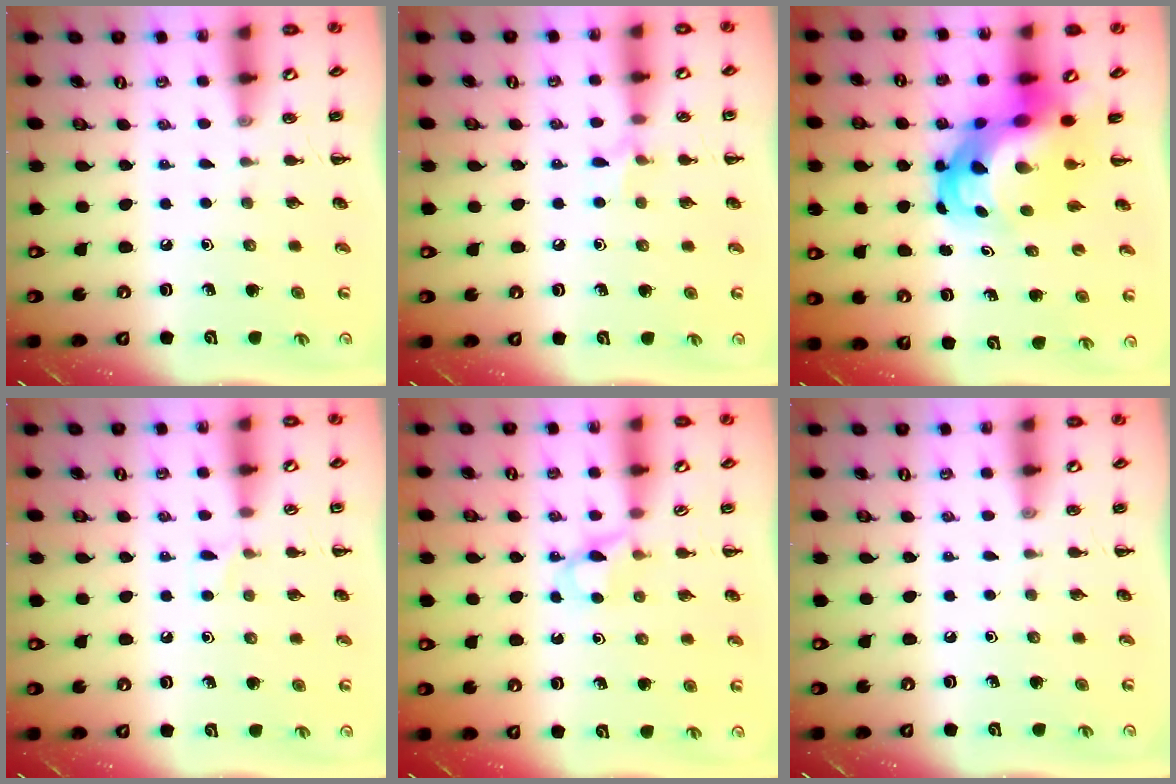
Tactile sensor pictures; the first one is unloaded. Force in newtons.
{"total": 5.4, "press": 5.1, "slide": 1.7}
{"total": 9.6, "press": 9.2, "slide": 2.9}
{"total": 5.2, "press": 4.8, "slide": 1.9}
{"total": 3.8, "press": 3.6, "slide": 1.3}
{"total": 0.0}